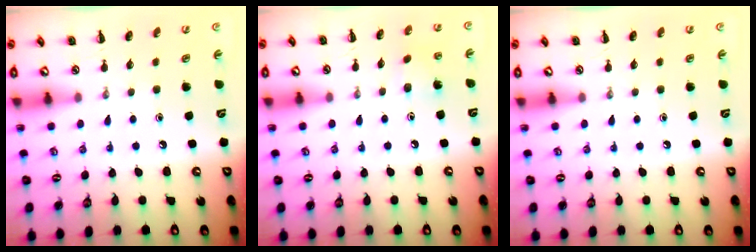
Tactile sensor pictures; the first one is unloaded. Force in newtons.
{"total": 4.1, "press": 3.9, "slide": 1.3}
{"total": 0.0}